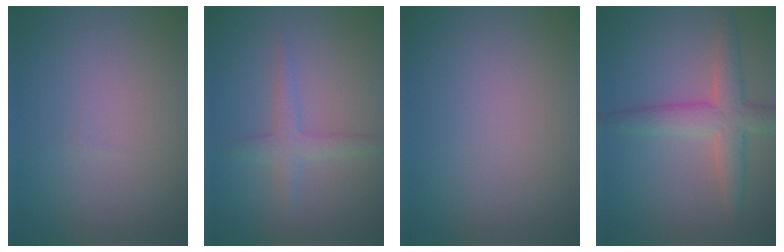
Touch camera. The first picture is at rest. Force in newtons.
{"total": 2.0, "press": 2.0, "slide": 0.1}
{"total": 0.0}
{"total": 4.4, "press": 4.4, "slide": 0.1}